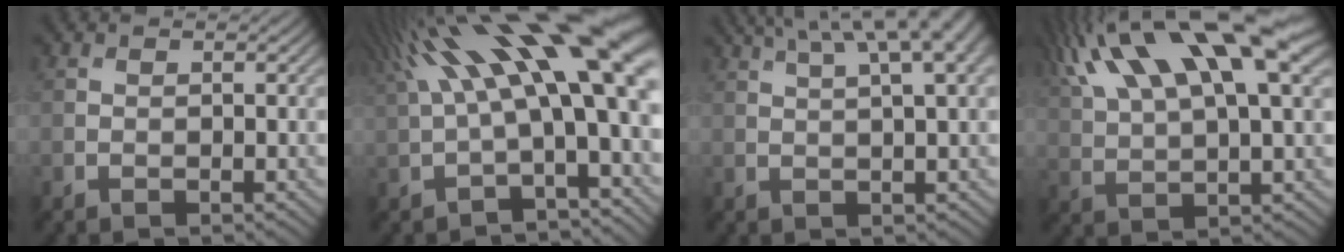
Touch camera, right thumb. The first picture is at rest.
{"total": 18.2, "force": [5.3, 5.4, 16.5], "torque": [-0.283, 0.027, 0.105]}
{"total": 12.0, "force": [6.6, 3.2, 9.5], "torque": [-0.135, 0.039, 0.088]}
{"total": 17.9, "force": [10.1, 5.6, 13.7], "torque": [-0.296, 0.042, 0.180]}